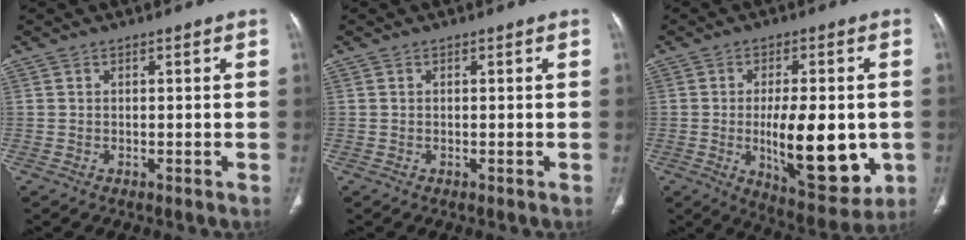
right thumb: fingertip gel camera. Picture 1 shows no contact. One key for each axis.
{"total": 0.0}
{"total": 17.1, "fx": -2.5, "fy": 7.0, "fz": 15.4, "tx": -0.204, "ty": -0.018, "tz": -0.024}